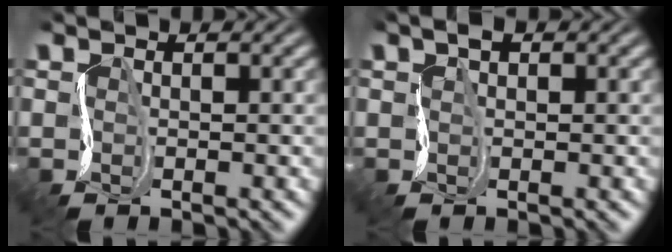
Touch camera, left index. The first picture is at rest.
{"total": 1.5, "force": [0.3, 0.8, 1.2], "torque": [-0.025, 0.001, 0.004]}